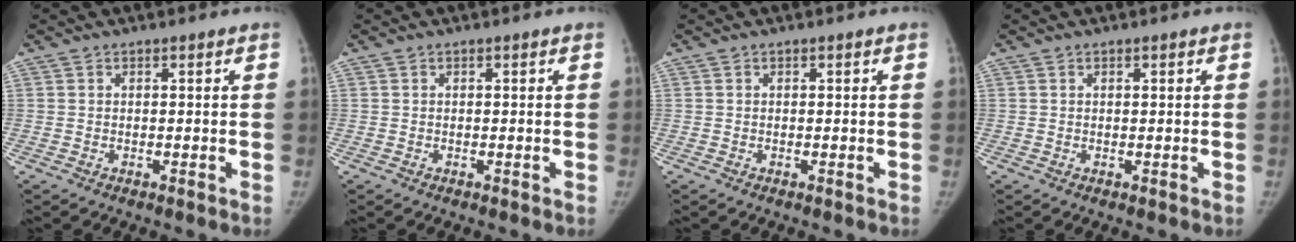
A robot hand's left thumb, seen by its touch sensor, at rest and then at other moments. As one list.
[{"total": 0.0}, {"total": 0.0}, {"total": 0.6, "force": [0.2, 0.1, 0.5], "torque": [-0.009, 0.000, 0.004]}]